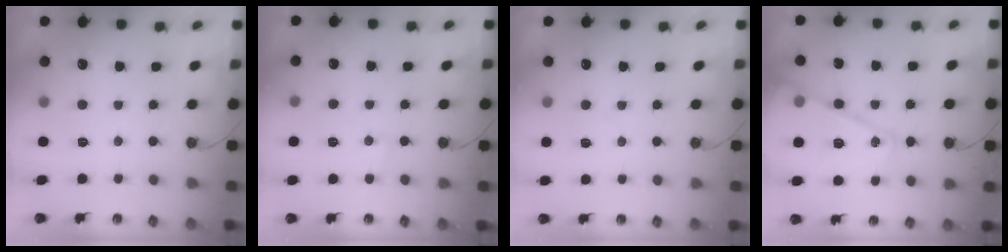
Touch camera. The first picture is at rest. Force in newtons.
{"total": 4.4, "press": 4.4, "slide": 0.6}
{"total": 5.1, "press": 5.1, "slide": 0.6}
{"total": 16.8, "press": 16.7, "slide": 1.8}